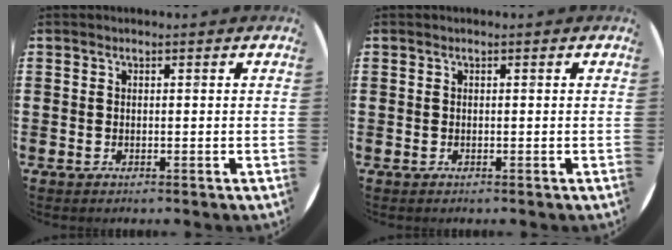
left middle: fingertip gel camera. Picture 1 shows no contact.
{"total": 0.0}